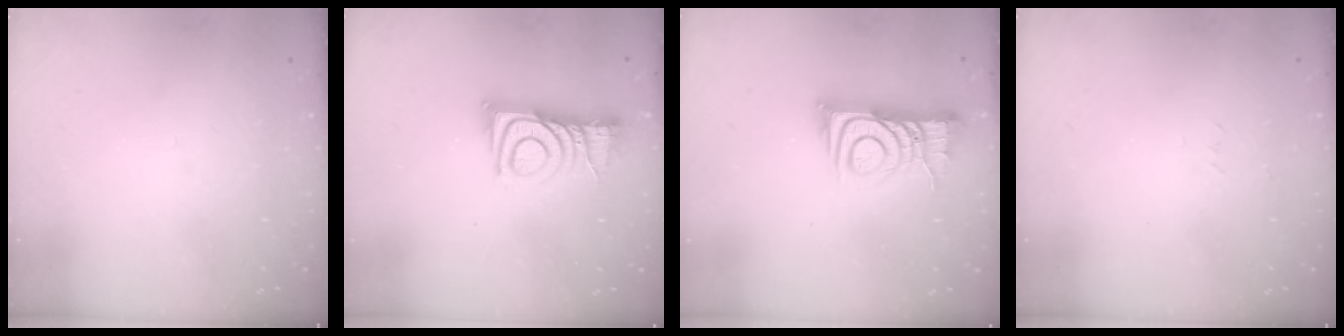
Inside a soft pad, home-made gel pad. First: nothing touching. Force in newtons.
{"total": 11.4, "press": 11.4, "slide": 0.6}
{"total": 10.6, "press": 10.6, "slide": 1.0}
{"total": 2.6, "press": 2.6, "slide": 0.4}